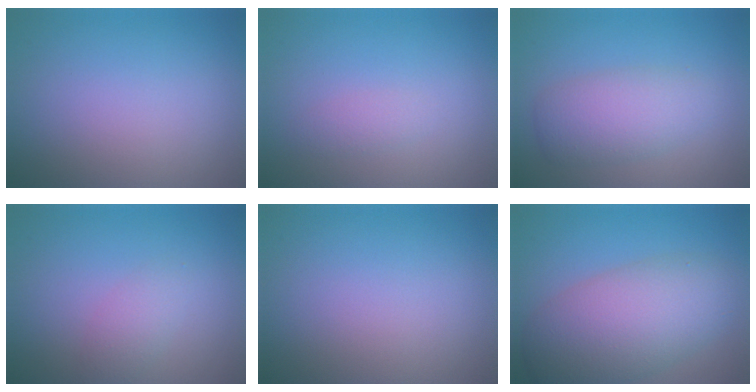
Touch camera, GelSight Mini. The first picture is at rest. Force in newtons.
{"total": 0.9, "press": 0.9, "slide": 0.0}
{"total": 3.8, "press": 3.8, "slide": 0.2}
{"total": 1.6, "press": 1.6, "slide": 0.0}
{"total": 0.0}
{"total": 7.7, "press": 7.7, "slide": 0.2}